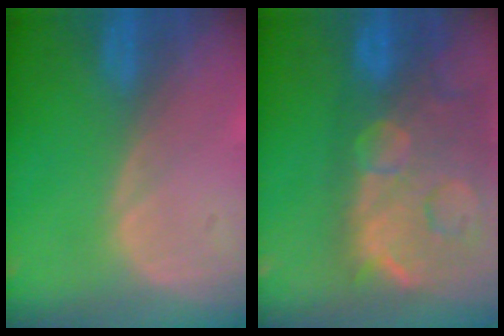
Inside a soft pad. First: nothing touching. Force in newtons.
{"total": 14.7, "press": 11.9, "slide": 8.6}